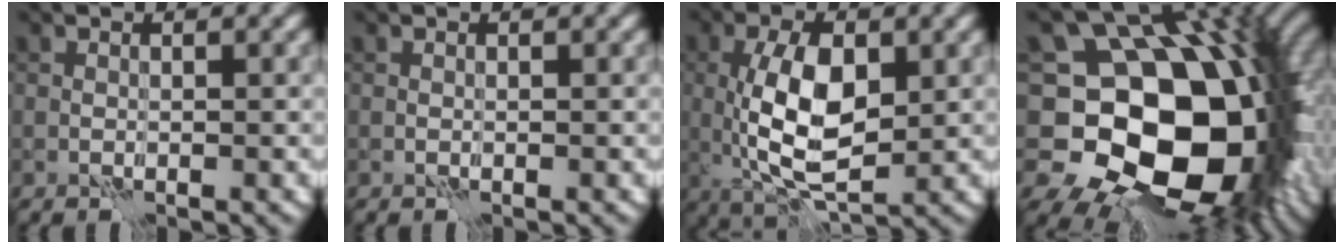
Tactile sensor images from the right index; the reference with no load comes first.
{"total": 0.0}
{"total": 7.6, "force": [0.3, 3.5, 6.7], "torque": [-0.134, -0.003, 0.007]}
{"total": 17.8, "force": [-1.8, 13.1, 12.0], "torque": [-0.179, -0.022, -0.008]}